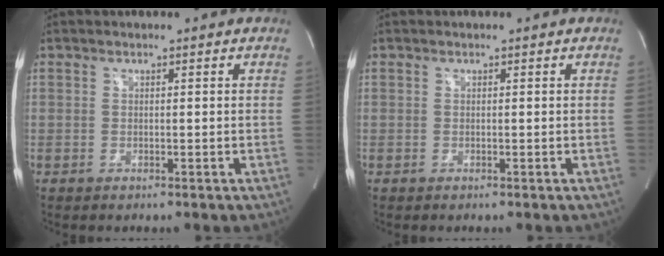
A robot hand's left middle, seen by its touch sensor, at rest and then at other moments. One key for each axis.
{"total": 0.0}